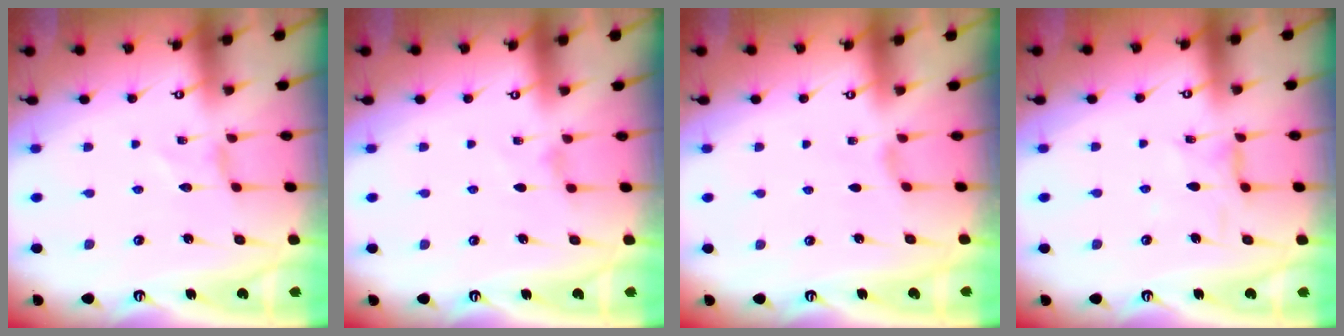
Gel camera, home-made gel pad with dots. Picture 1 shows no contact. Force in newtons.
{"total": 1.5, "press": 1.5, "slide": 0.3}
{"total": 1.1, "press": 1.1, "slide": 0.4}
{"total": 2.4, "press": 2.3, "slide": 0.3}